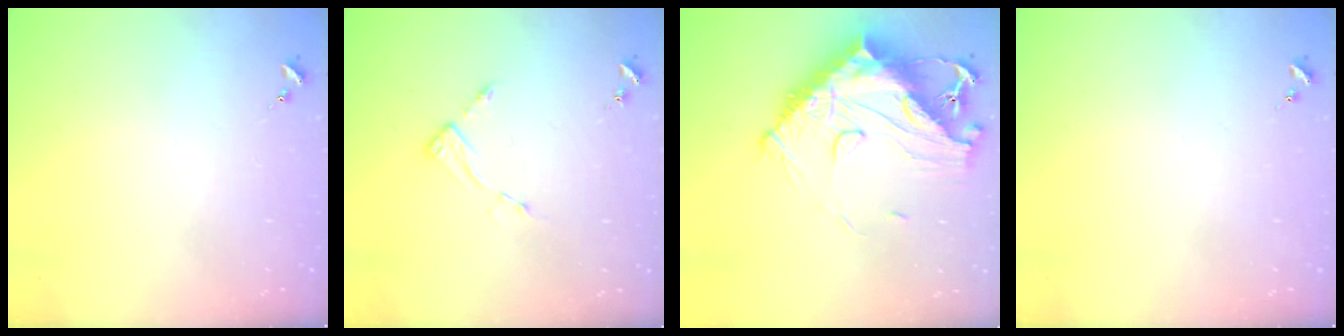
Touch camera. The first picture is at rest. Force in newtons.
{"total": 3.0, "press": 3.0, "slide": 0.5}
{"total": 20.5, "press": 20.4, "slide": 1.8}
{"total": 0.0}